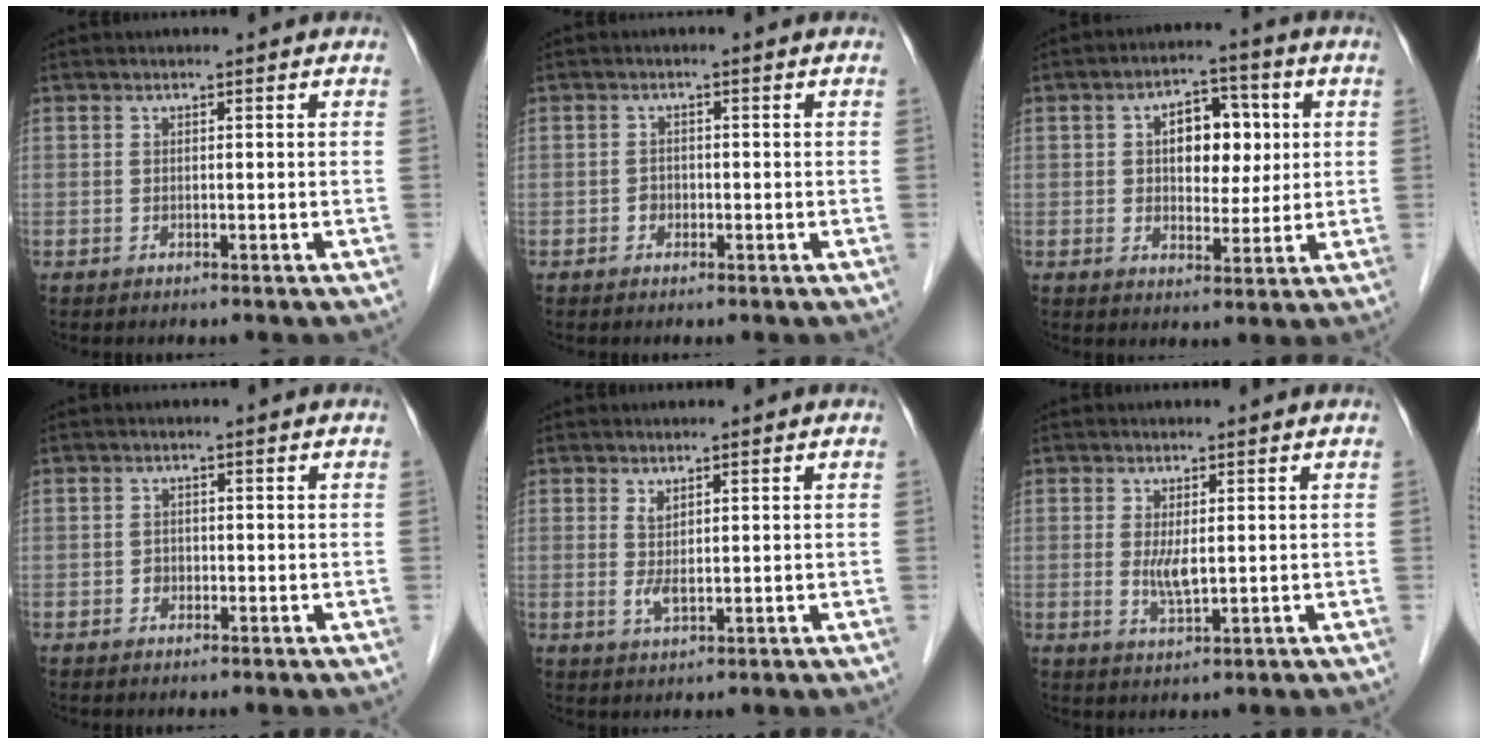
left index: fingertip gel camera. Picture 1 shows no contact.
{"total": 1.3, "force": [-0.5, 1.1, 0.5], "torque": [-0.004, 0.006, -0.009]}
{"total": 8.0, "force": [1.5, 4.8, 6.2], "torque": [-0.094, 0.024, 0.027]}
{"total": 1.1, "force": [-0.4, 1.0, 0.4], "torque": [-0.003, 0.005, -0.009]}
{"total": 2.2, "force": [0.6, 0.8, 2.0], "torque": [-0.044, -0.001, 0.019]}
{"total": 2.8, "force": [0.2, 0.8, 2.7], "torque": [-0.057, -0.007, 0.009]}